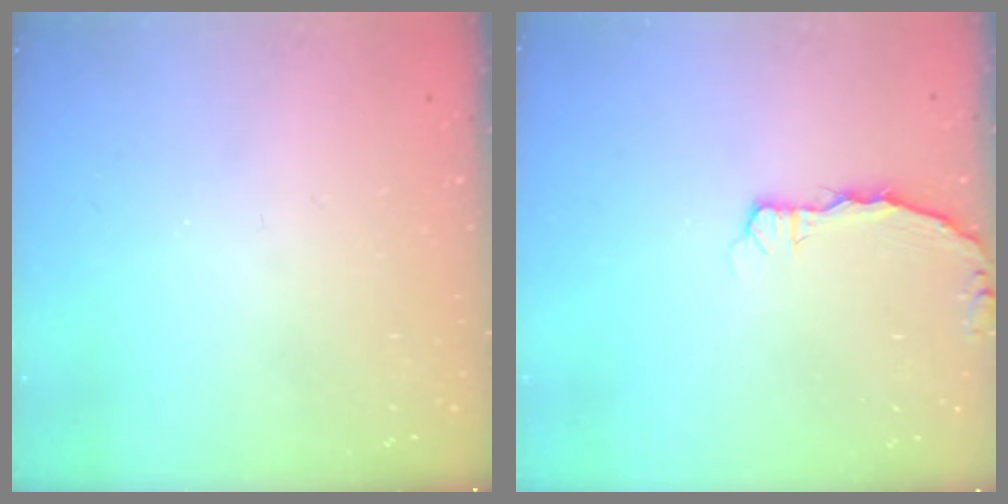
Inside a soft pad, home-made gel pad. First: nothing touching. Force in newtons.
{"total": 3.0, "press": 3.0, "slide": 0.3}